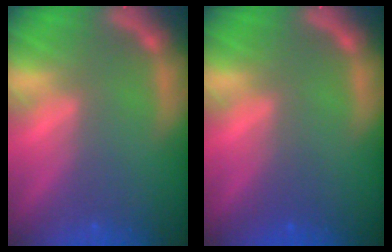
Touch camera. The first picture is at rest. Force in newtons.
{"total": 1.0}